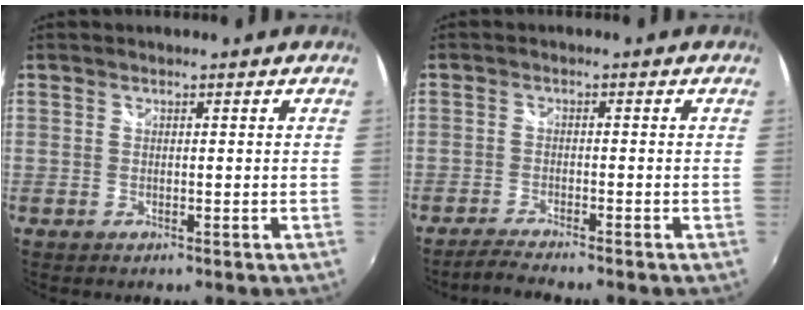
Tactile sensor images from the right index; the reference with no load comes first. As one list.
[{"total": 3.1, "force": [-2.8, -0.7, 1.0], "torque": [-0.038, -0.007, -0.058]}]